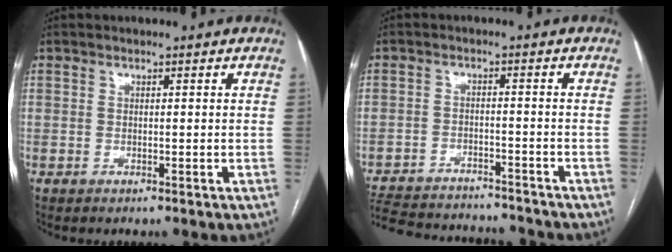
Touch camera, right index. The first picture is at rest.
{"total": 18.5, "force": [-17.1, 3.6, 6.0], "torque": [-0.152, -0.016, -0.243]}